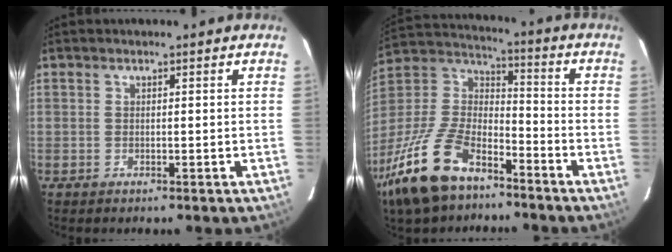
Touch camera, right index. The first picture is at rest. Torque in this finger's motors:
{"motor_torque": [0.73, -1.01, 0.39, 0.03]}